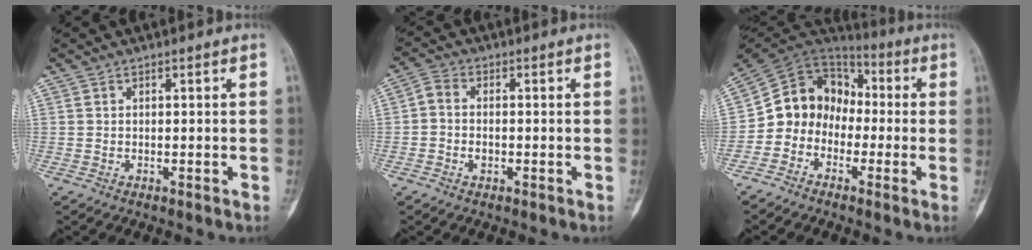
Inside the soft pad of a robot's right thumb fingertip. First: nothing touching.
{"total": 3.9, "force": [-0.8, 2.7, 2.7], "torque": [-0.052, 0.015, -0.021]}
{"total": 12.5, "force": [-2.7, 10.8, 5.7], "torque": [-0.073, 0.075, -0.061]}